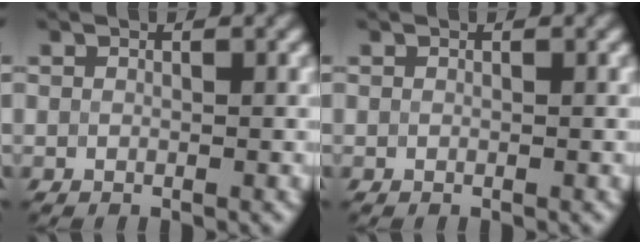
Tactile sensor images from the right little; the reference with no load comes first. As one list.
[{"total": 0.0}]